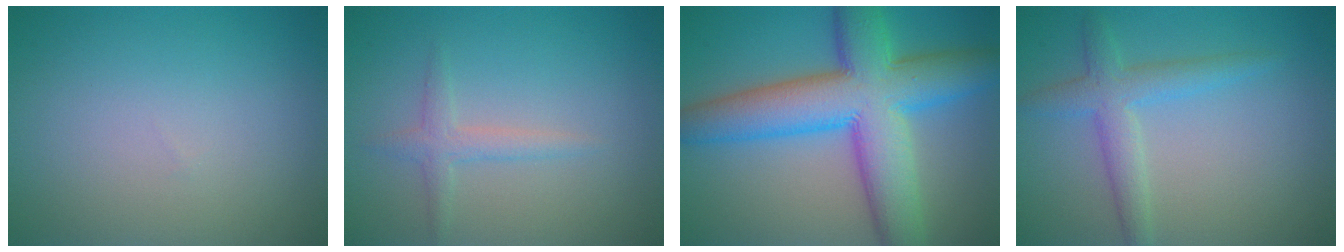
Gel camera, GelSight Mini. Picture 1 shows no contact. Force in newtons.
{"total": 1.7, "press": 1.7, "slide": 0.1}
{"total": 11.7, "press": 11.7, "slide": 0.1}
{"total": 3.3, "press": 3.3, "slide": 0.2}